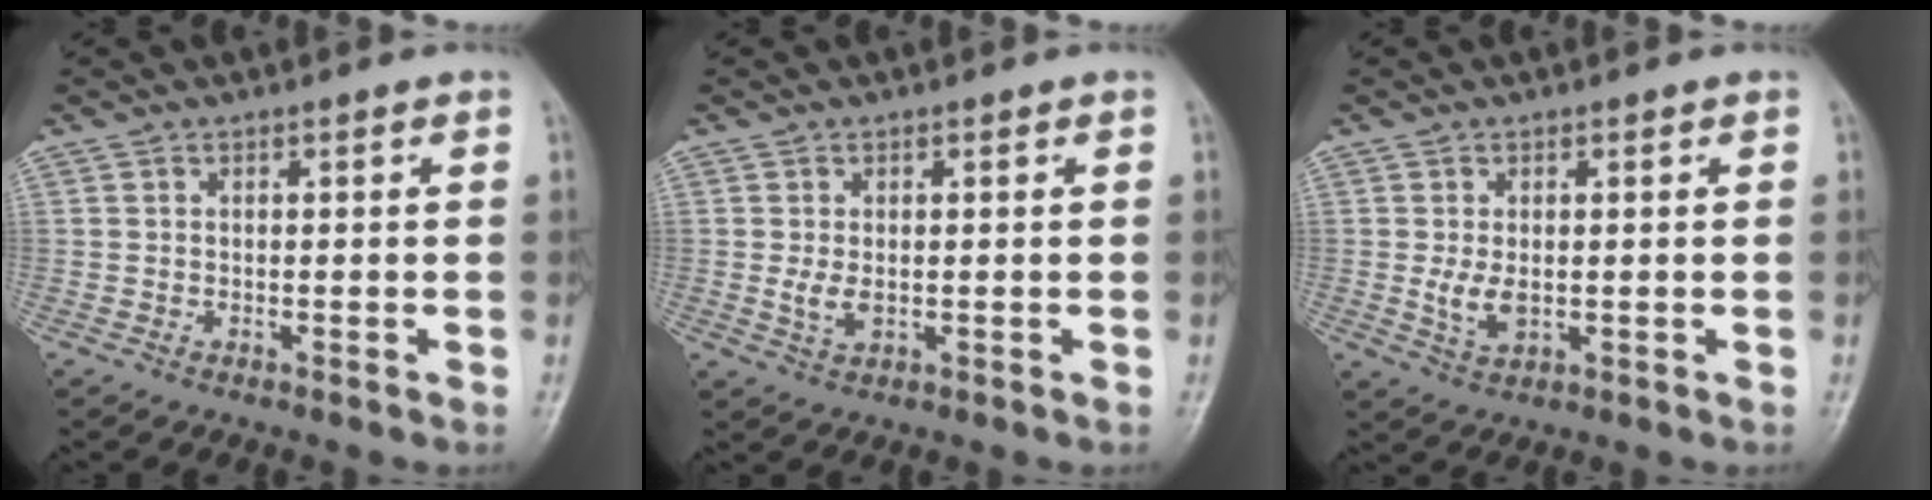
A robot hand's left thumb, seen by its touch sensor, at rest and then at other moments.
{"total": 2.7, "force": [0.0, 1.6, 2.2], "torque": [-0.043, -0.008, 0.003]}
{"total": 3.9, "force": [-0.1, 2.3, 3.1], "torque": [-0.057, -0.009, 0.004]}